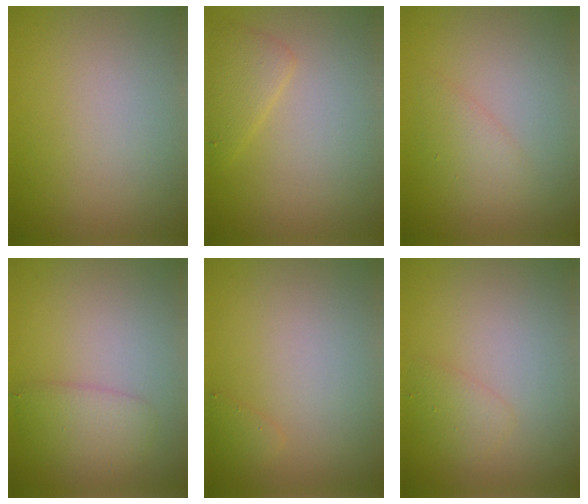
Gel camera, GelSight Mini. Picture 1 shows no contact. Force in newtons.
{"total": 2.1, "press": 2.1, "slide": 0.0}
{"total": 1.7, "press": 1.7, "slide": 0.2}
{"total": 2.4, "press": 2.4, "slide": 0.1}
{"total": 0.8, "press": 0.8, "slide": 0.1}
{"total": 1.3, "press": 1.3, "slide": 0.0}